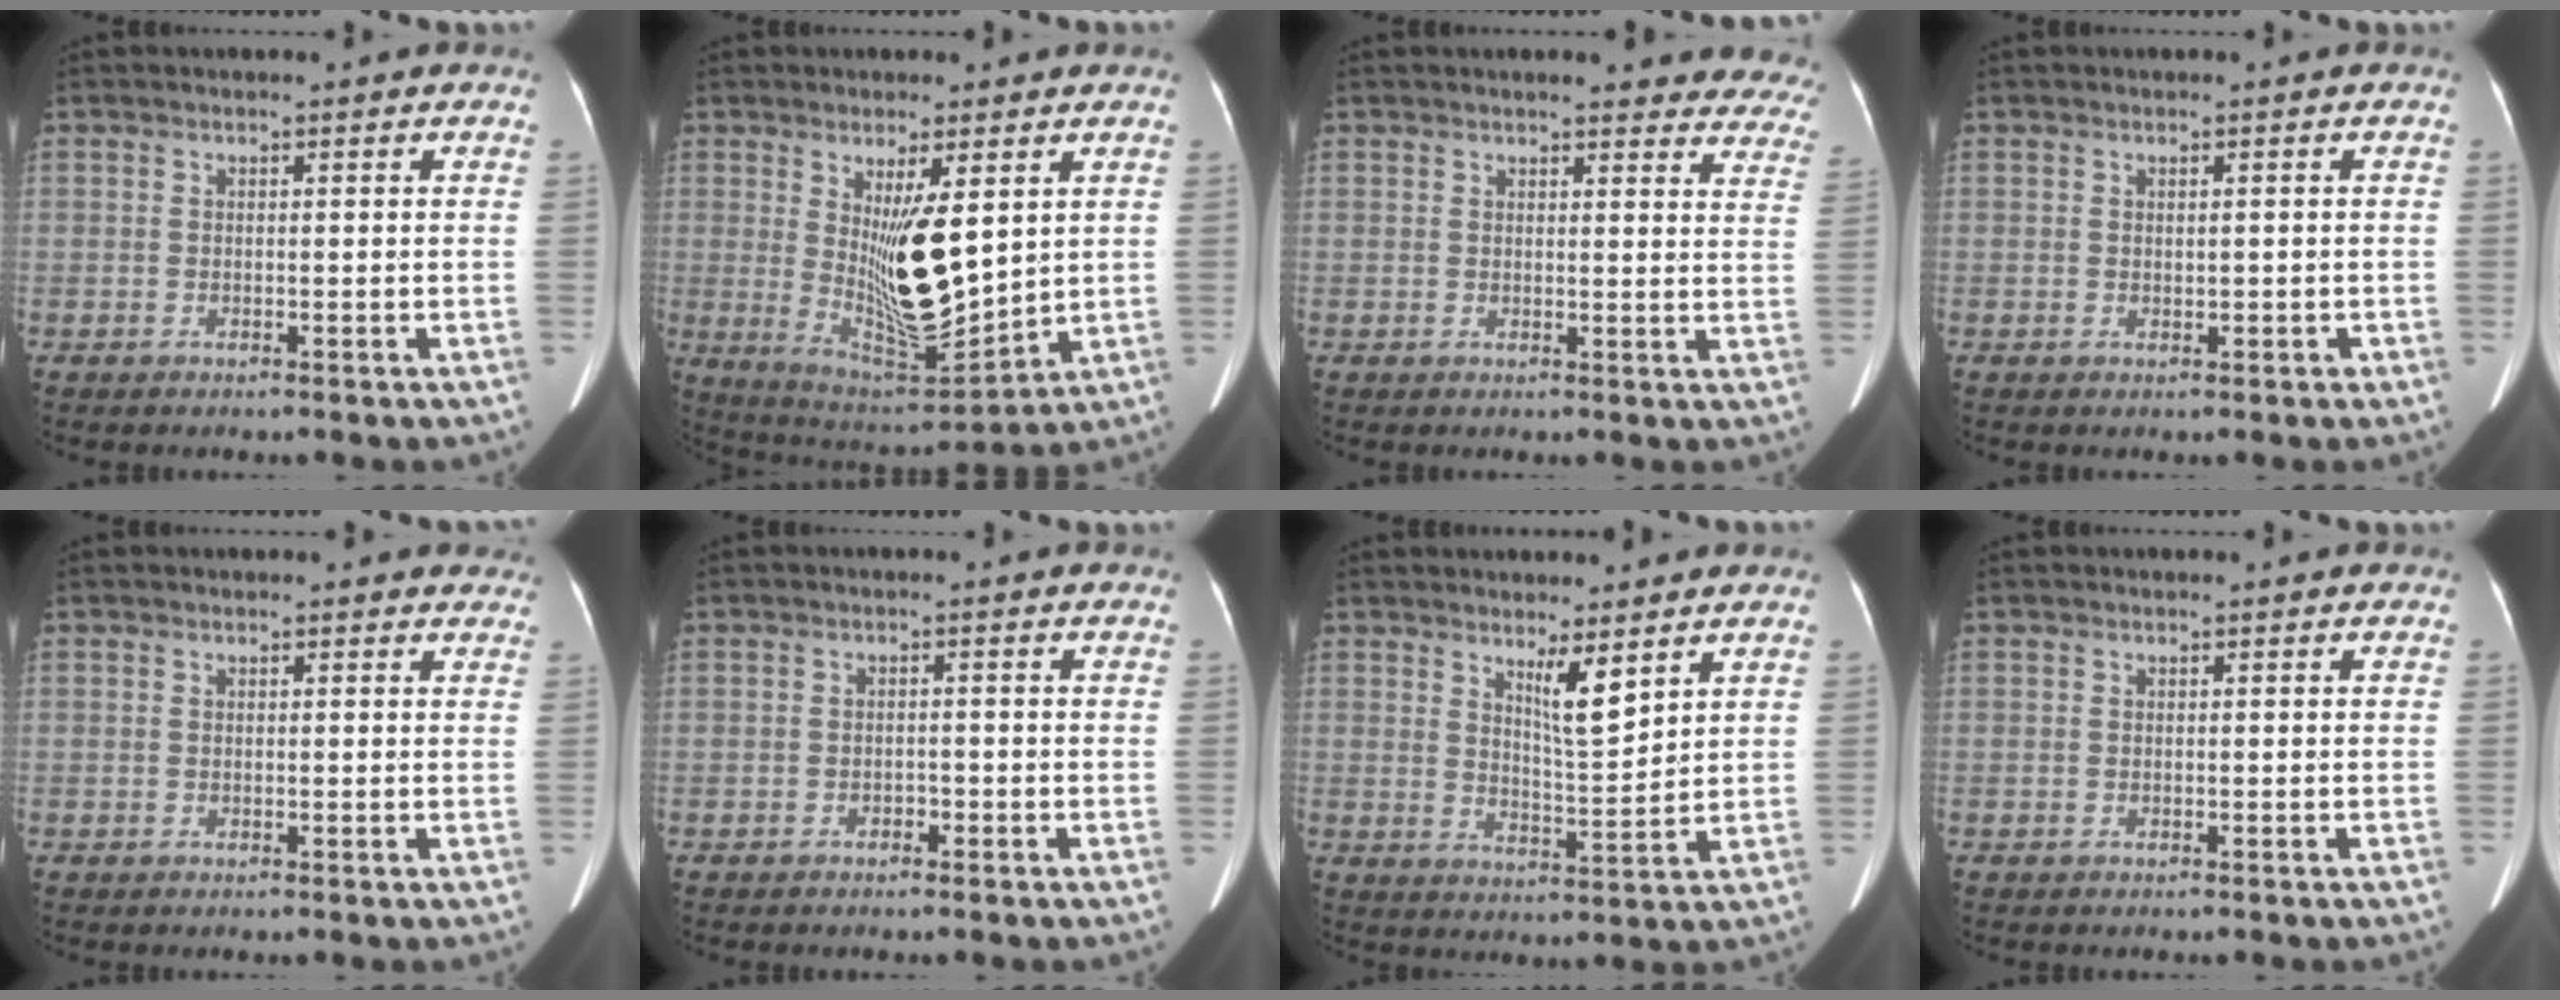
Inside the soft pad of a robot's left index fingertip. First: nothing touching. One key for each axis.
{"total": 12.0, "fx": 2.4, "fy": 2.8, "fz": 11.5, "tx": -0.201, "ty": -0.023, "tz": 0.055}
{"total": 17.3, "fx": 16.0, "fy": 3.6, "fz": 5.6, "tx": -0.033, "ty": -0.042, "tz": 0.157}
{"total": 0.7, "fx": 0.0, "fy": 0.3, "fz": 0.6, "tx": -0.012, "ty": -0.002, "tz": 0.005}
{"total": 2.6, "fx": 2.3, "fy": 1.2, "fz": 0.4, "tx": 0.008, "ty": -0.005, "tz": 0.001}
{"total": 1.0, "fx": -0.7, "fy": 0.5, "fz": 0.5, "tx": -0.009, "ty": 0.001, "tz": -0.010}
{"total": 5.1, "fx": 3.3, "fy": 0.3, "fz": 3.8, "tx": -0.067, "ty": -0.016, "tz": 0.062}
{"total": 0.0}